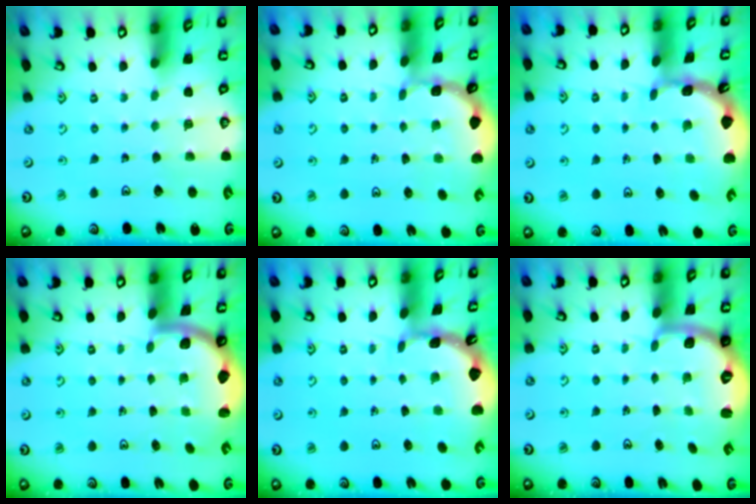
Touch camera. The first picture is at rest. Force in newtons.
{"total": 1.5, "press": 1.5, "slide": 0.1}
{"total": 1.6, "press": 1.6, "slide": 0.1}
{"total": 1.6, "press": 1.6, "slide": 0.1}
{"total": 1.7, "press": 1.7, "slide": 0.1}
{"total": 2.7, "press": 1.6, "slide": 2.1}